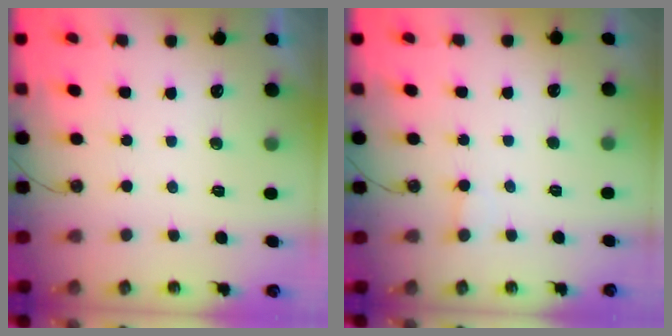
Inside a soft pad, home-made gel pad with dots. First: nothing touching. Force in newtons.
{"total": 2.0, "press": 2.0, "slide": 0.1}